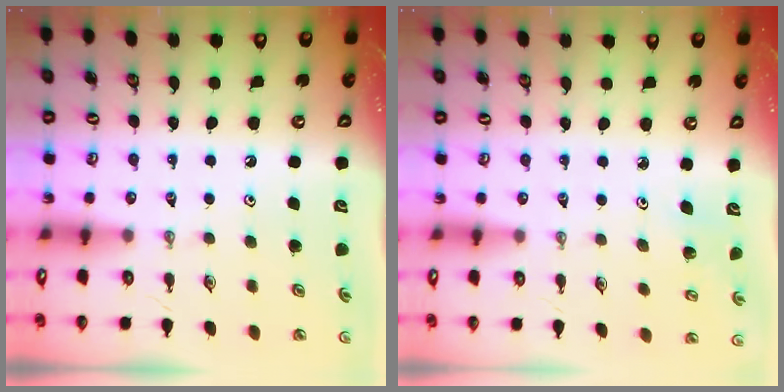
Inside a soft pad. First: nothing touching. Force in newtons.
{"total": 2.3, "press": 2.3, "slide": 0.2}